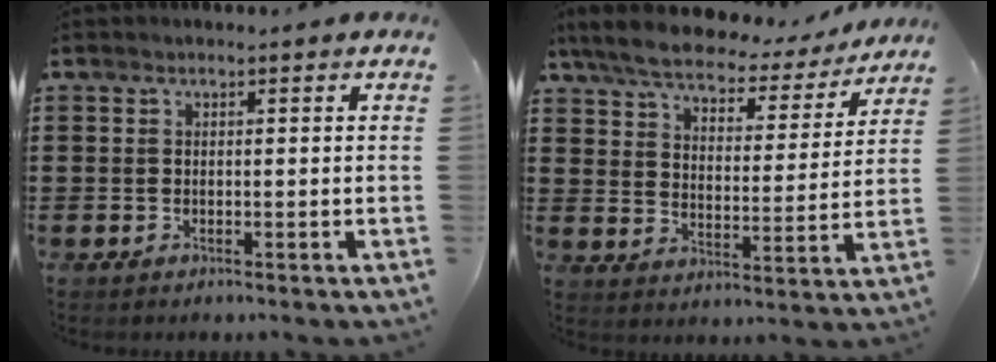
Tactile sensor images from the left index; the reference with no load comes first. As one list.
[{"total": 6.1, "force": [5.6, 1.2, 2.1], "torque": [-0.070, -0.033, 0.094]}]